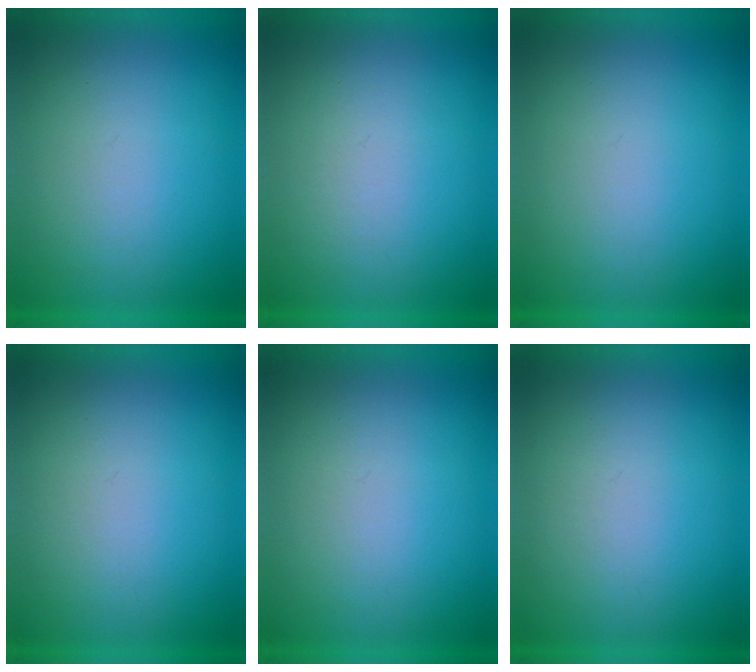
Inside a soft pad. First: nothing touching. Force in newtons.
{"total": 1.4}
{"total": 0.0}
{"total": 1.1}
{"total": 1.0}
{"total": 1.1}